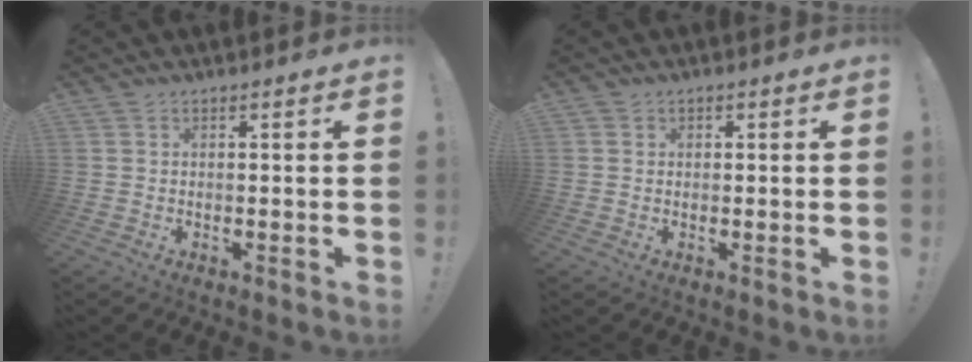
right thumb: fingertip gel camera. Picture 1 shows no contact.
{"total": 0.7, "force": [0.0, 0.7, 0.1], "torque": [0.006, 0.000, -0.001]}